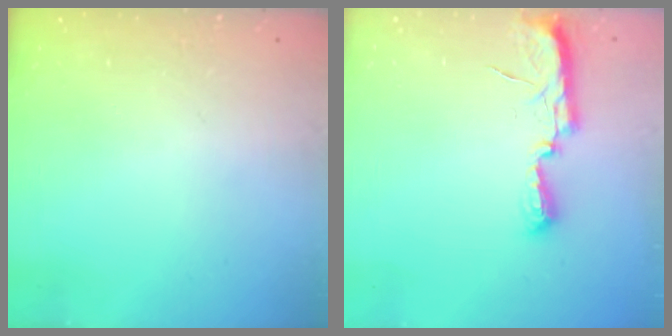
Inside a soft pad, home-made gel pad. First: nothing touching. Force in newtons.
{"total": 7.2, "press": 7.2, "slide": 0.7}